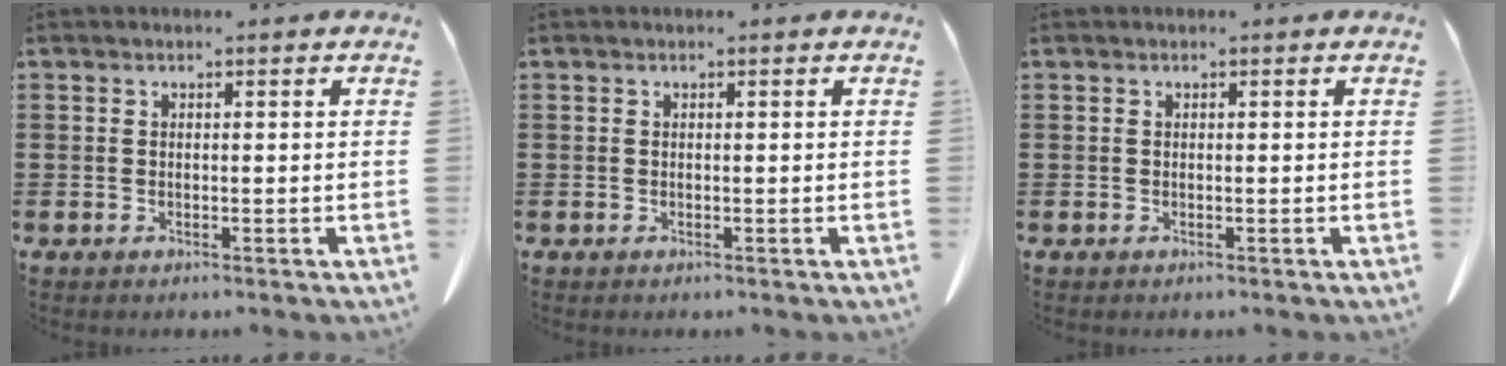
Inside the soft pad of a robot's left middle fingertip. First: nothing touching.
{"total": 0.0}
{"total": 0.0}